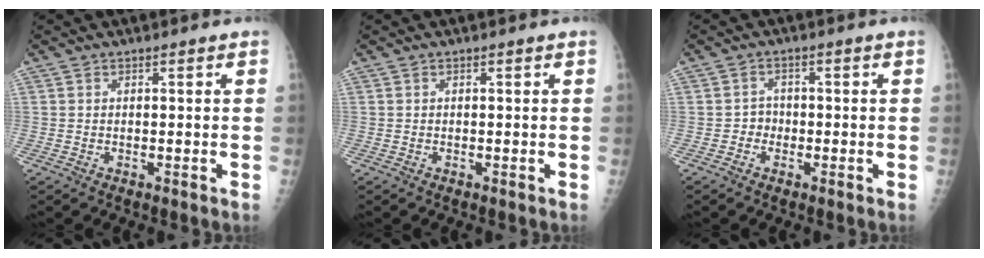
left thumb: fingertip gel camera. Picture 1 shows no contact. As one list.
[{"total": 0.0}, {"total": 2.3, "force": [-0.9, 2.0, 0.5], "torque": [0.008, 0.011, -0.022]}]